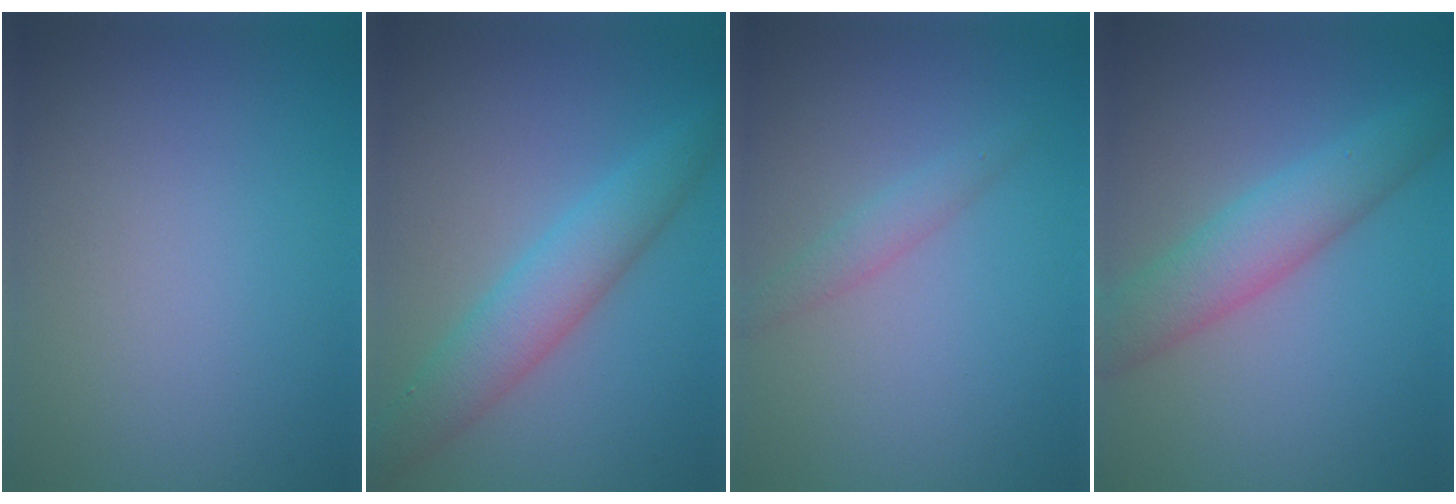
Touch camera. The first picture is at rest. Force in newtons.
{"total": 4.7, "press": 4.7, "slide": 0.0}
{"total": 1.5, "press": 1.5, "slide": 0.1}
{"total": 4.8, "press": 4.8, "slide": 0.3}